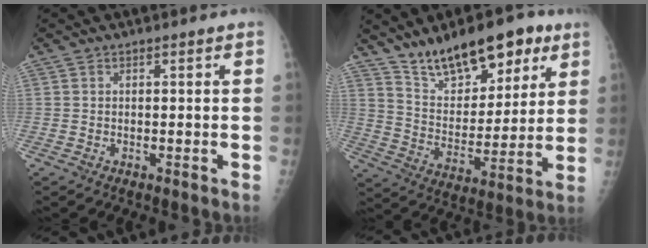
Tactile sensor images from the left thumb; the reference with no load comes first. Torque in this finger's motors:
{"motor_torque": [0.24, 0.16, 0.16, 0.00, 0.17]}